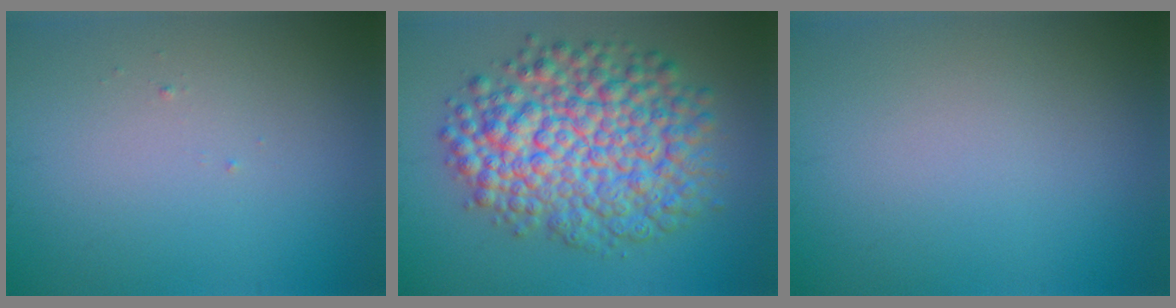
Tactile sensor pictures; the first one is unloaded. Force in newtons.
{"total": 10.2, "press": 10.2, "slide": 0.3}
{"total": 0.0}